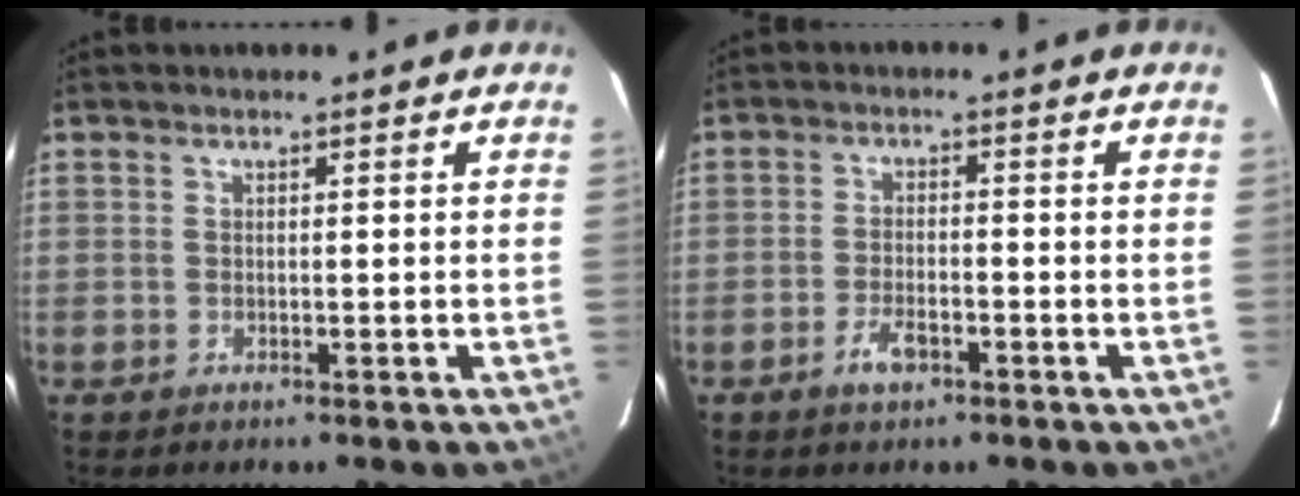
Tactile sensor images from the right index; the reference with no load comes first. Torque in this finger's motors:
{"motor_torque": [0.17, -0.17, -0.03, 0.02]}